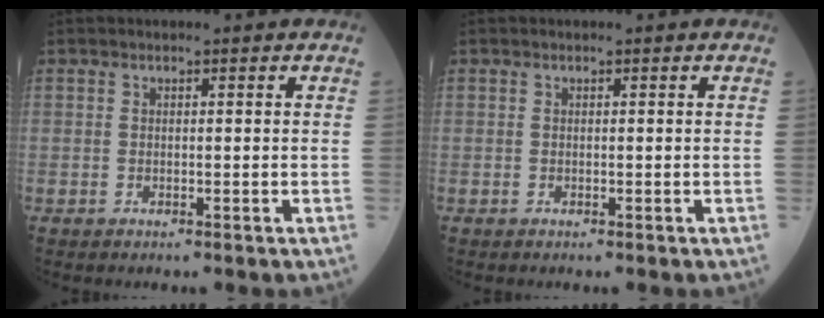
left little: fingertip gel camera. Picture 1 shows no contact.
{"total": 0.0}